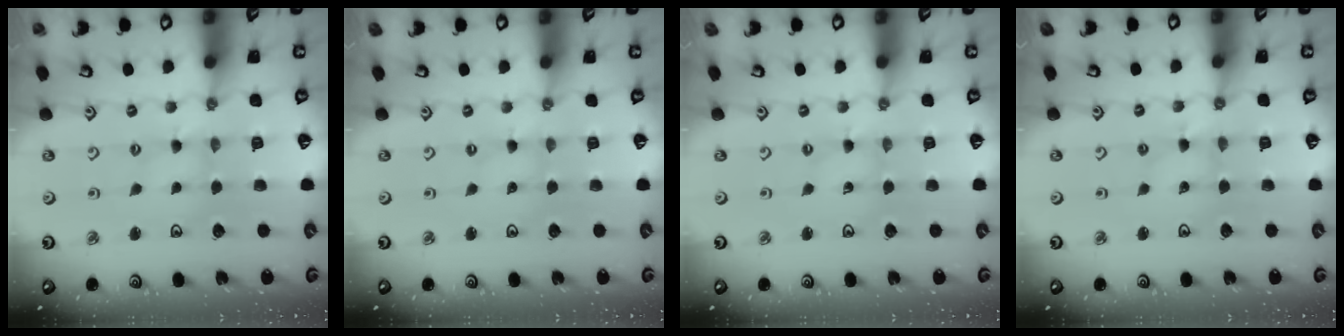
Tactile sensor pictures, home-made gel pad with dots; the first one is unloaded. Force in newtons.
{"total": 0.0}
{"total": 0.0}
{"total": 1.6, "press": 1.5, "slide": 0.2}